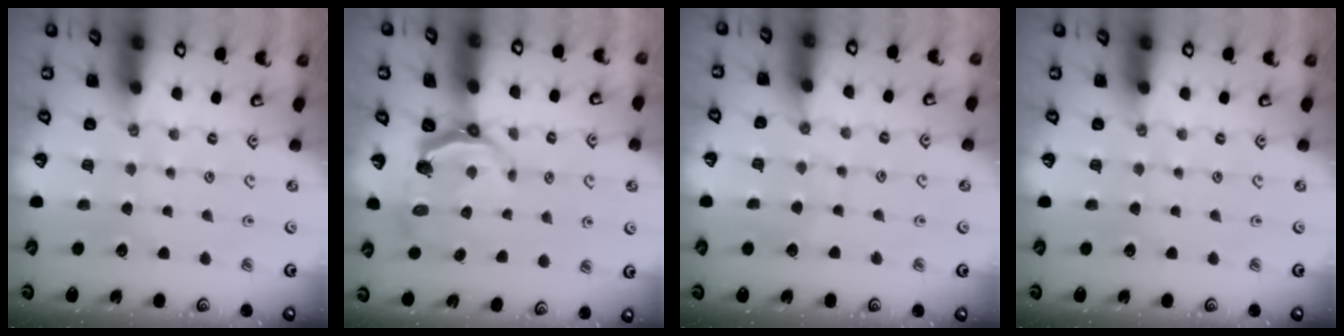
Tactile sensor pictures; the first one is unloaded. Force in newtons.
{"total": 4.8, "press": 3.3, "slide": 3.4}
{"total": 6.3, "press": 6.2, "slide": 0.5}
{"total": 0.0}